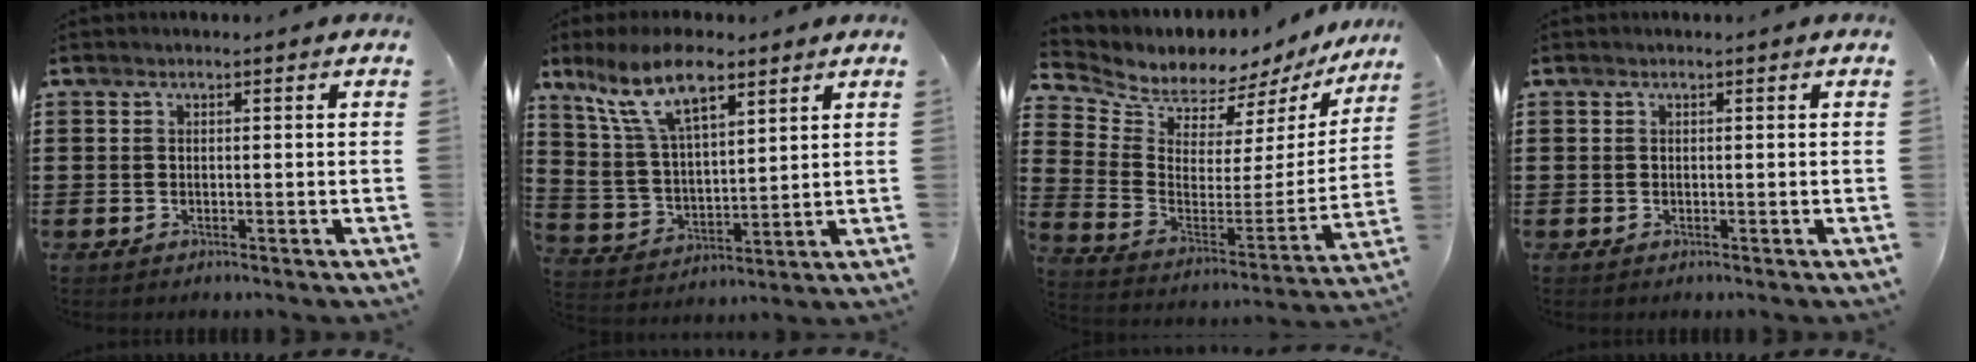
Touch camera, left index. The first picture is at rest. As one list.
[{"total": 12.3, "force": [7.9, 5.0, 8.0], "torque": [-0.173, -0.004, 0.149]}, {"total": 4.7, "force": [4.5, 1.4, -0.4], "torque": [-0.030, -0.052, 0.075]}, {"total": 0.0}]